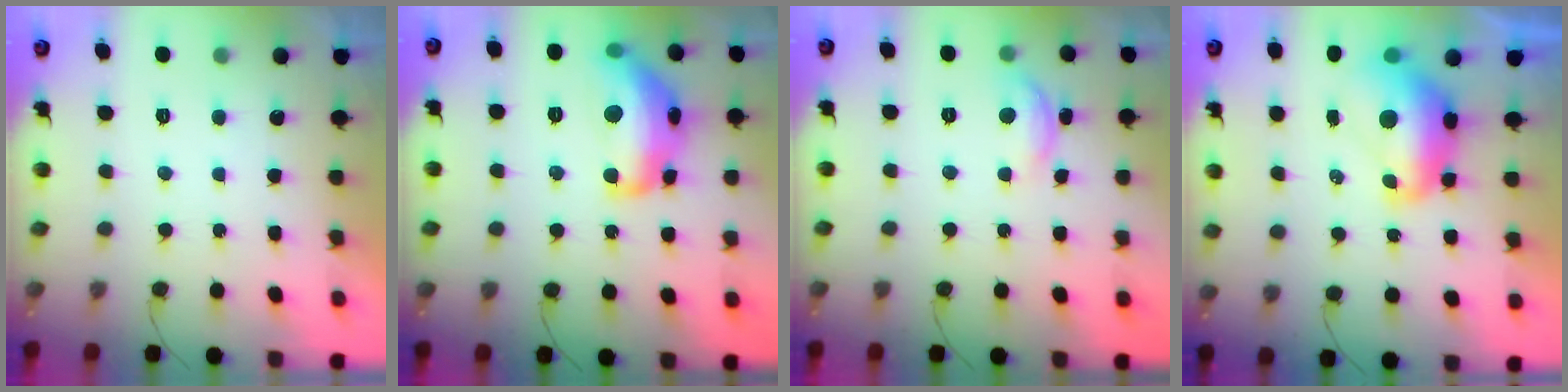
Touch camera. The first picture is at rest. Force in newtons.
{"total": 17.3, "press": 17.3, "slide": 1.2}
{"total": 8.5, "press": 8.5, "slide": 0.6}
{"total": 11.5, "press": 11.4, "slide": 1.2}